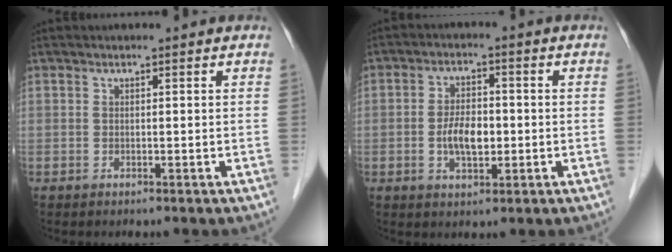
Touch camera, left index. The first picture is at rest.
{"total": 5.5, "force": [-1.1, 2.7, 4.7], "torque": [-0.094, 0.002, -0.018]}